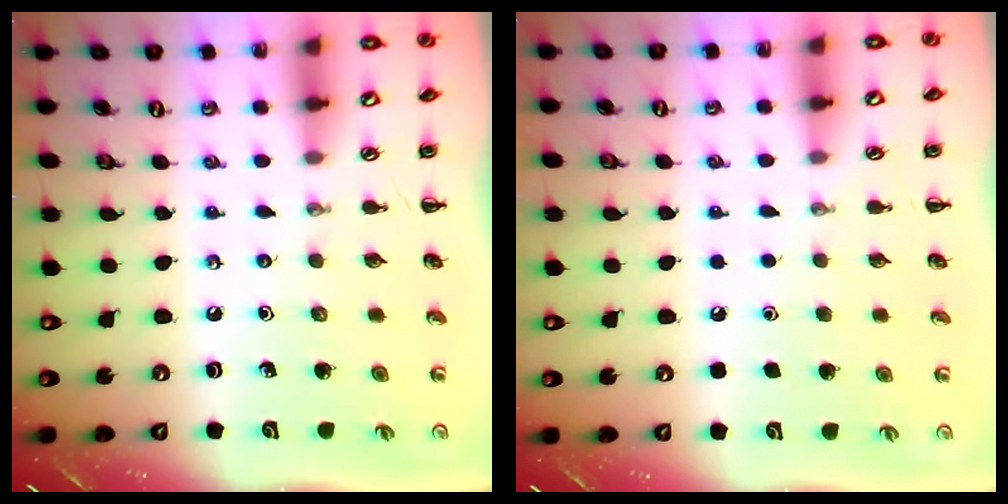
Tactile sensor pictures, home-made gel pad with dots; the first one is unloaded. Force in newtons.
{"total": 1.6, "press": 1.6, "slide": 0.1}